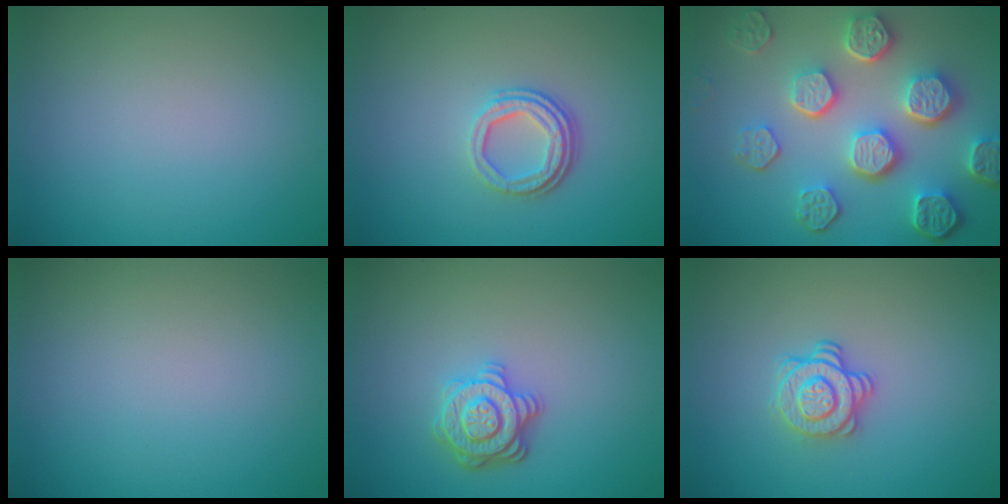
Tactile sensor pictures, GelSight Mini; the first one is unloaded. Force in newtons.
{"total": 3.3, "press": 2.5, "slide": 2.2}
{"total": 8.1, "press": 6.2, "slide": 5.3}
{"total": 0.0}
{"total": 3.2, "press": 3.0, "slide": 1.1}
{"total": 3.0, "press": 2.6, "slide": 1.4}